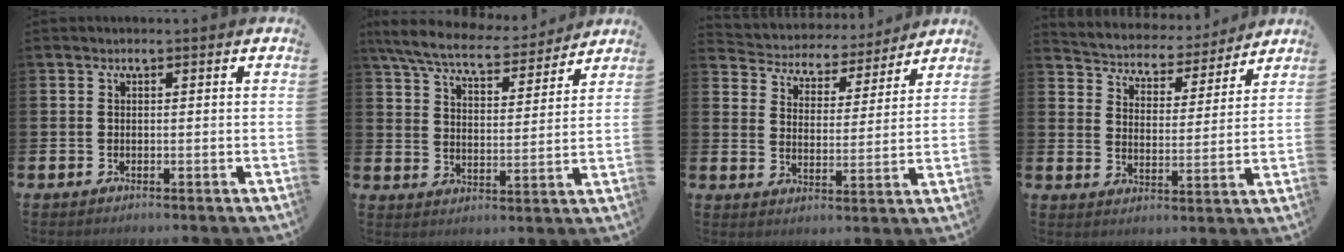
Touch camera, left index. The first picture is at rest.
{"total": 7.8, "force": [7.2, 1.5, 2.4], "torque": [-0.081, -0.042, 0.127]}
{"total": 4.9, "force": [4.6, 1.7, -0.2], "torque": [-0.022, -0.044, 0.075]}
{"total": 4.8, "force": [4.5, 1.6, -0.1], "torque": [-0.023, -0.046, 0.071]}